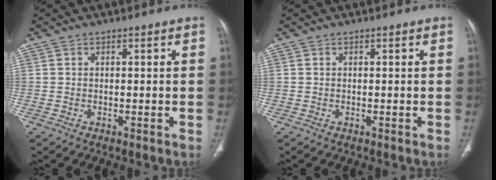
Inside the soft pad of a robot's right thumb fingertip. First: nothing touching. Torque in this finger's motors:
{"motor_torque": [-0.01, -0.01, -0.02, -0.01, 0.02]}